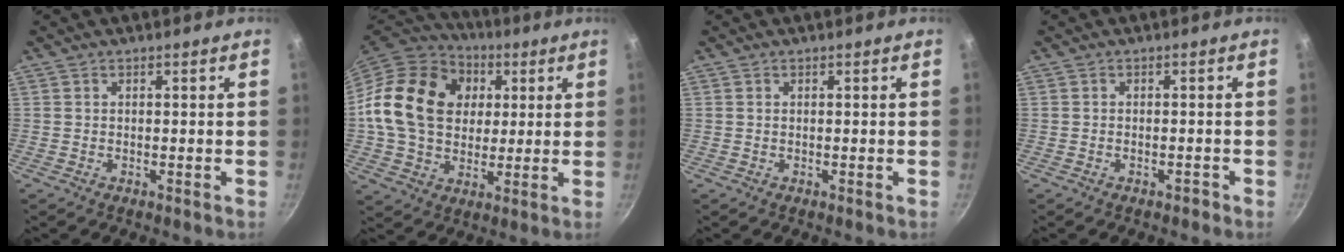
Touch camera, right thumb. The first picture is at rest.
{"total": 21.7, "force": [3.9, 16.7, 13.2], "torque": [-0.210, 0.016, 0.065]}
{"total": 0.0}
{"total": 1.0, "force": [-0.8, 0.4, 0.4], "torque": [-0.001, 0.014, -0.006]}